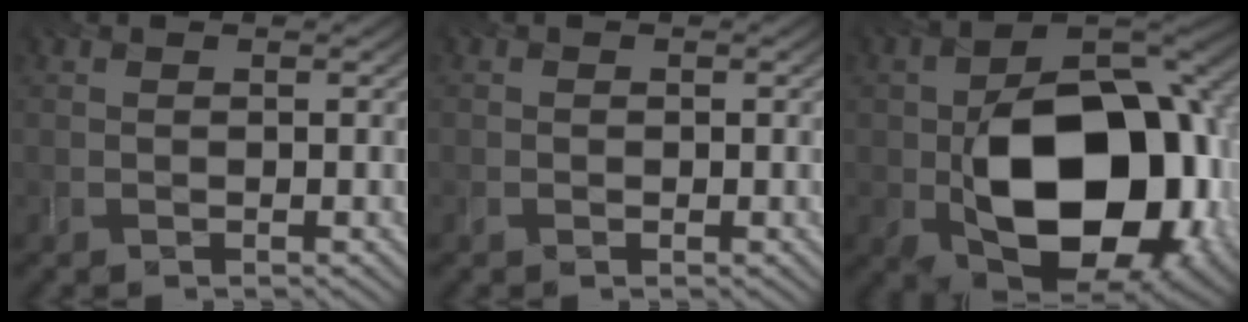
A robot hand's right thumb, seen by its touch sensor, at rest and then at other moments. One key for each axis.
{"total": 0.0}
{"total": 18.0, "fx": -3.2, "fy": 11.3, "fz": 13.6, "tx": -0.212, "ty": -0.029, "tz": -0.047}